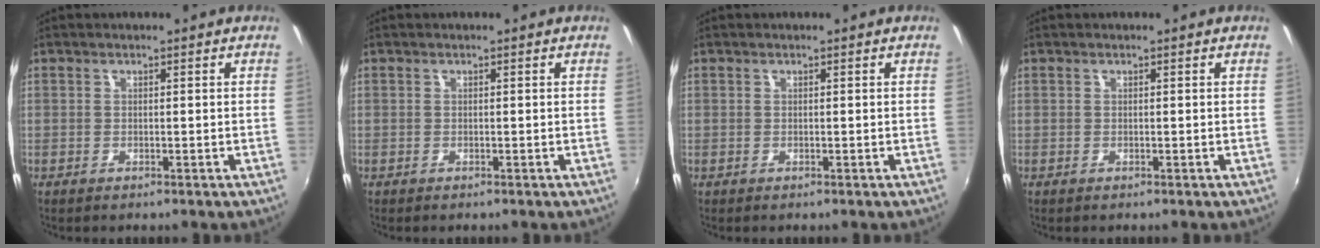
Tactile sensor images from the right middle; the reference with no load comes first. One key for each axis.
{"total": 0.0}
{"total": 0.0}
{"total": 0.0}